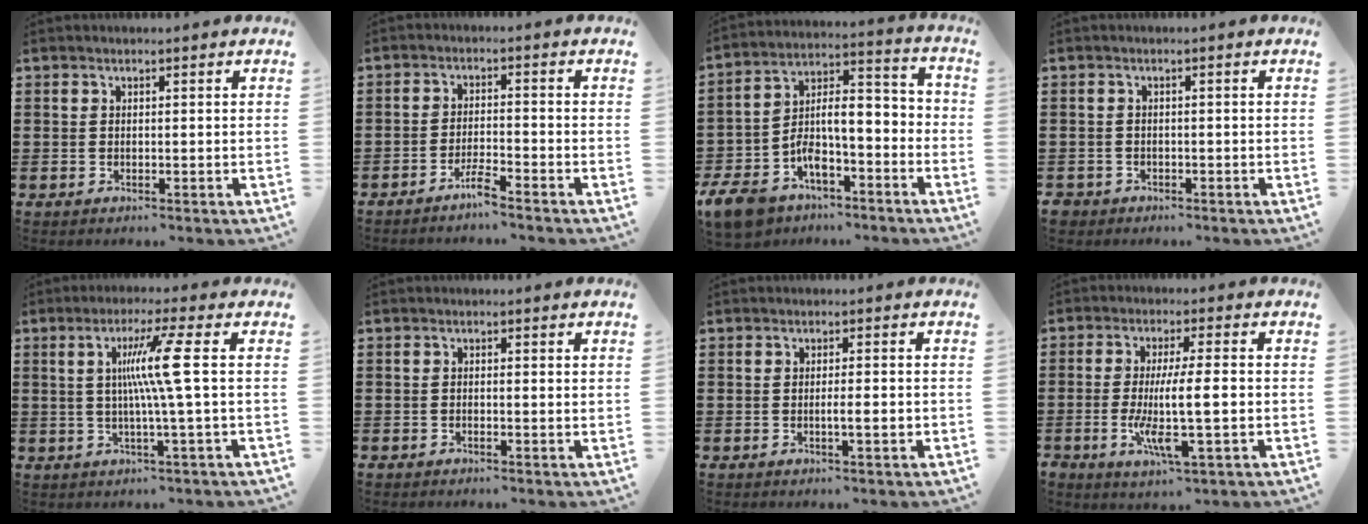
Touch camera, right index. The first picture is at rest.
{"total": 3.4, "force": [-3.0, 0.0, 1.6], "torque": [-0.036, 0.001, -0.060]}
{"total": 8.9, "force": [-4.8, 4.2, 6.2], "torque": [-0.108, 0.007, -0.091]}
{"total": 1.4, "force": [-1.2, 0.8, 0.1], "torque": [-0.007, 0.002, -0.027]}
{"total": 8.4, "force": [1.2, -1.1, 8.2], "torque": [-0.160, -0.001, 0.006]}
{"total": 0.6, "force": [-0.2, 0.1, 0.6], "torque": [-0.012, -0.006, -0.002]}
{"total": 2.7, "force": [-0.6, 0.2, 2.6], "torque": [-0.043, -0.003, -0.011]}
{"total": 8.7, "force": [-1.5, 1.3, 8.5], "torque": [-0.162, -0.013, -0.030]}